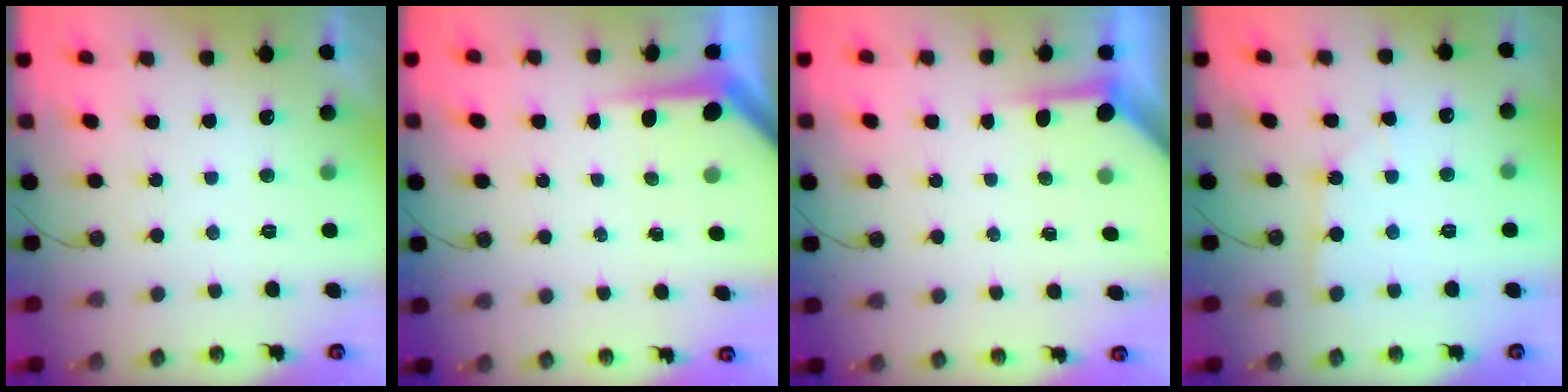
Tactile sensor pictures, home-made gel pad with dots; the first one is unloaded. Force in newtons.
{"total": 4.4, "press": 4.4, "slide": 0.4}
{"total": 3.8, "press": 3.8, "slide": 0.4}
{"total": 2.7, "press": 2.7, "slide": 0.4}